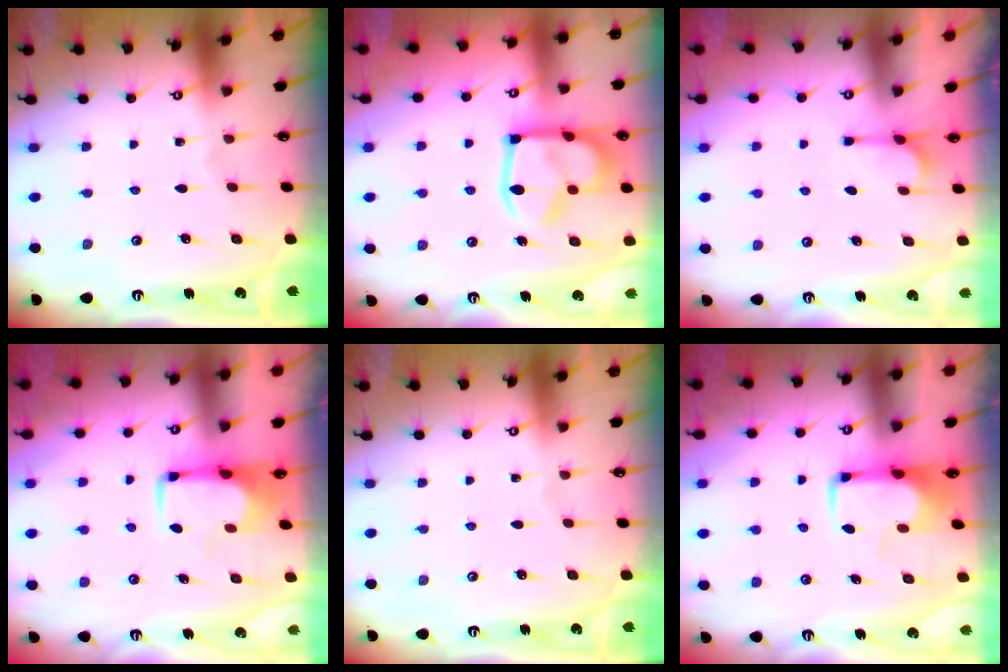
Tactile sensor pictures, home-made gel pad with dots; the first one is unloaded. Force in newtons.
{"total": 14.0, "press": 13.9, "slide": 1.7}
{"total": 1.7, "press": 1.3, "slide": 1.1}
{"total": 0.6, "press": 0.6, "slide": 0.2}
{"total": 0.0}
{"total": 1.8, "press": 1.7, "slide": 0.4}